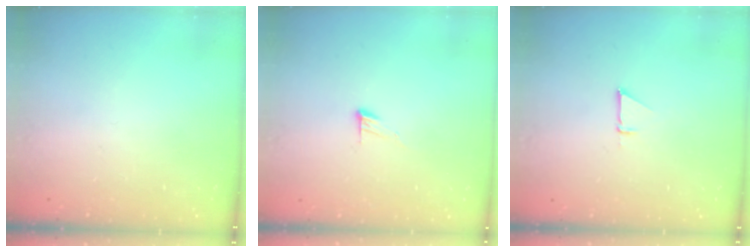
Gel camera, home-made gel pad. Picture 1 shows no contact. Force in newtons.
{"total": 5.2, "press": 5.2, "slide": 0.5}
{"total": 1.9, "press": 1.9, "slide": 0.0}